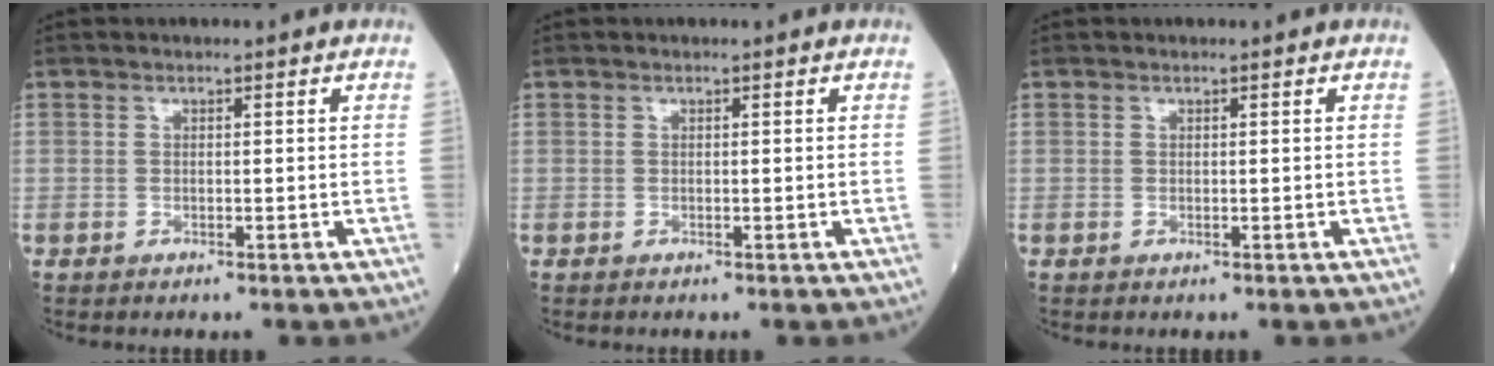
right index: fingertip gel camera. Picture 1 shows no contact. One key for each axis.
{"total": 0.0}
{"total": 0.0}